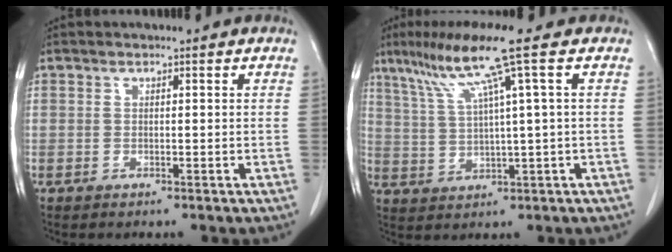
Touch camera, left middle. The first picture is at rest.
{"total": 9.0, "force": [4.9, -2.0, 7.3], "torque": [-0.136, 0.018, 0.090]}